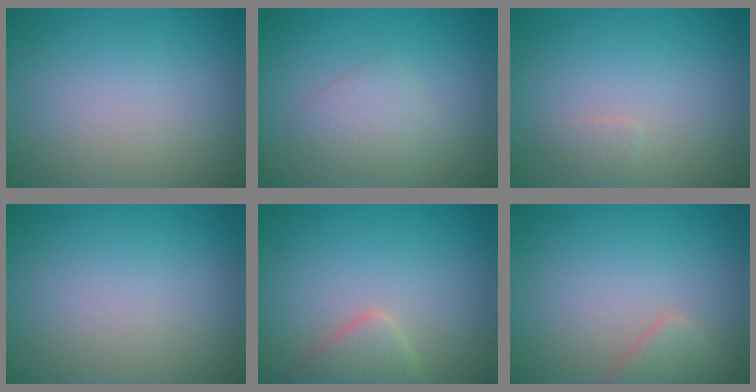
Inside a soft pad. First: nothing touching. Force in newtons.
{"total": 2.1, "press": 2.1, "slide": 0.0}
{"total": 0.9, "press": 0.9, "slide": 0.0}
{"total": 0.0}
{"total": 2.7, "press": 2.7, "slide": 0.1}
{"total": 1.9, "press": 1.9, "slide": 0.2}